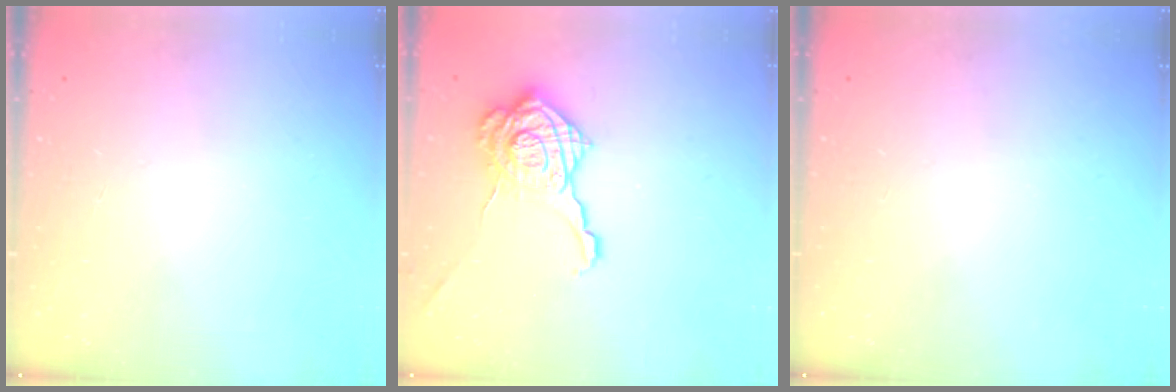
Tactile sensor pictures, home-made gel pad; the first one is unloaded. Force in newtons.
{"total": 18.2, "press": 18.1, "slide": 0.9}
{"total": 0.0}